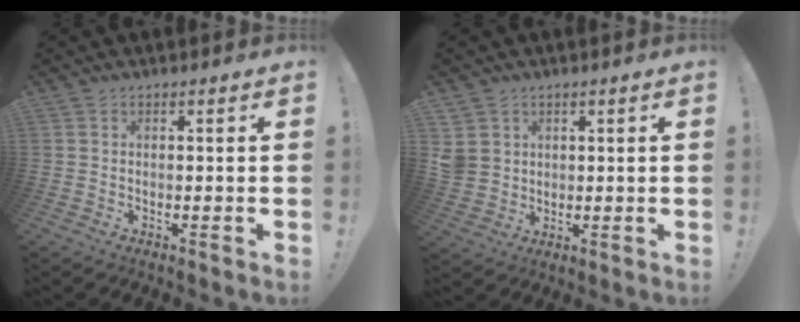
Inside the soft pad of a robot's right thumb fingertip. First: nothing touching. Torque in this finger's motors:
{"motor_torque": [0.59, 0.66, 0.26, 0.17, 0.10]}